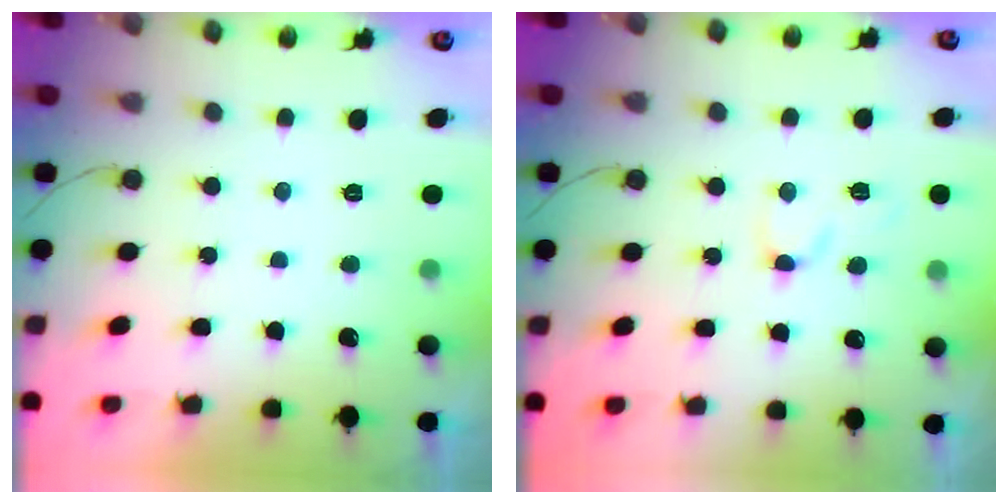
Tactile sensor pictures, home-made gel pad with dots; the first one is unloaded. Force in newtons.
{"total": 3.9, "press": 3.9, "slide": 0.4}